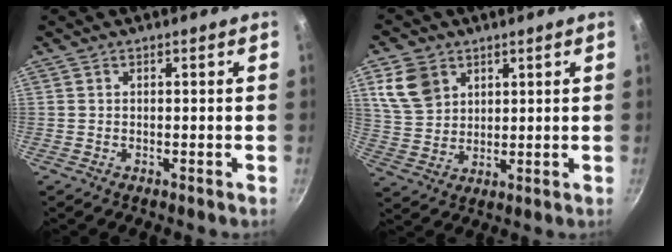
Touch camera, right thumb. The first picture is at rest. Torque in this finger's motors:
{"motor_torque": [-0.28, 0.39, 0.13, -0.10, 0.11]}